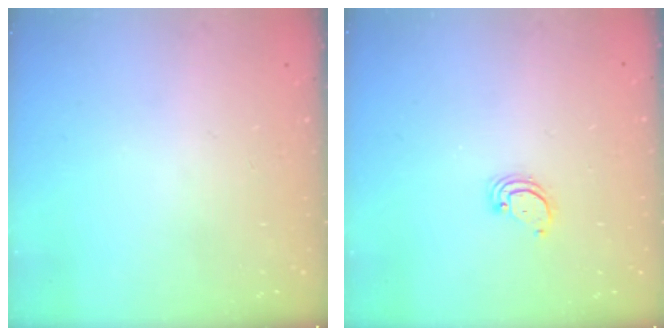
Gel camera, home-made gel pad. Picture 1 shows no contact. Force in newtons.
{"total": 2.6, "press": 2.6, "slide": 0.1}